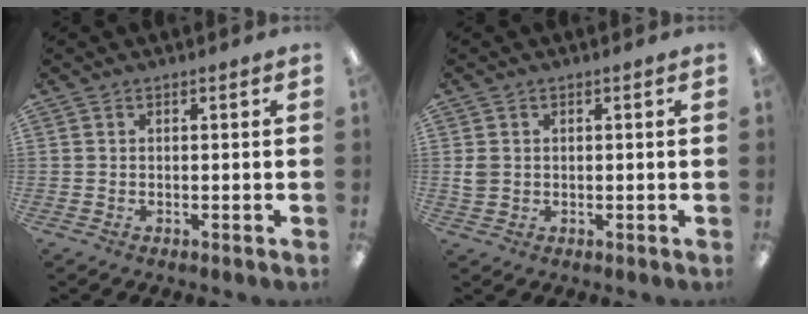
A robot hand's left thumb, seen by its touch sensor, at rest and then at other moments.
{"total": 2.6, "force": [0.2, 2.3, 1.2], "torque": [-0.015, 0.002, 0.002]}